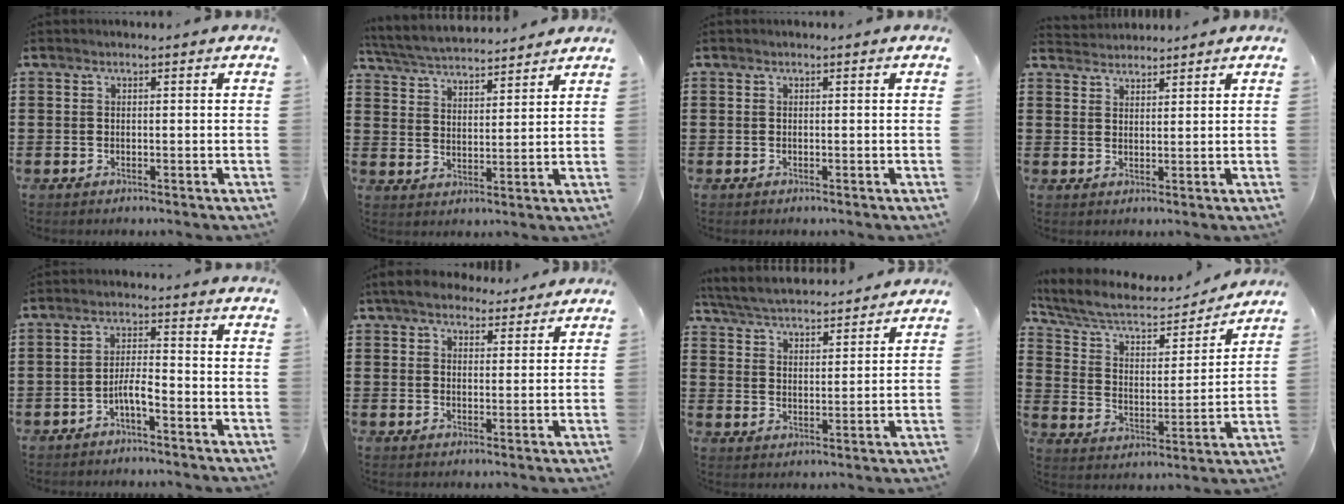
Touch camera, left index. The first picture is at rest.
{"total": 4.7, "force": [4.7, 0.3, 0.7], "torque": [-0.037, -0.027, 0.081]}
{"total": 0.0}
{"total": 2.3, "force": [2.3, 0.2, -0.4], "torque": [0.002, -0.004, 0.045]}
{"total": 3.7, "force": [-2.1, 0.6, 3.0], "torque": [-0.061, 0.005, -0.042]}
{"total": 5.0, "force": [4.2, 2.0, 1.7], "torque": [-0.049, 0.000, 0.080]}
{"total": 4.8, "force": [4.7, 0.4, 0.8], "torque": [-0.039, -0.026, 0.081]}
{"total": 7.6, "force": [6.6, 2.2, 3.1], "torque": [-0.092, -0.040, 0.109]}